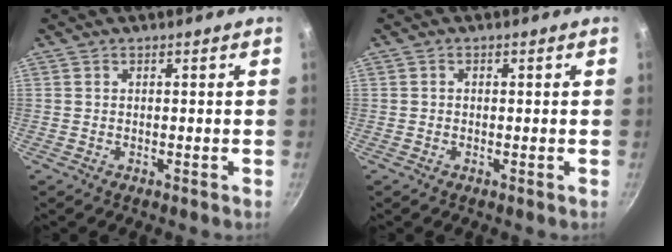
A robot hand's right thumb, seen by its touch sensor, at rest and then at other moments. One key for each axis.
{"total": 0.6, "fx": -0.1, "fy": 0.5, "fz": 0.3, "tx": -0.004, "ty": 0.003, "tz": -0.001}